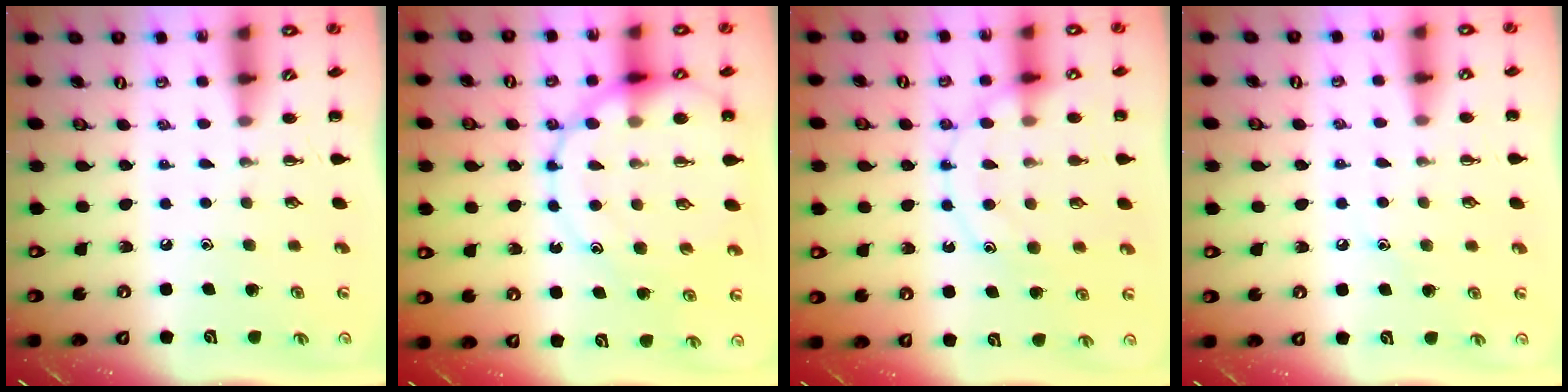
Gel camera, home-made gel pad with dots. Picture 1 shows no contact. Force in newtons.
{"total": 17.6, "press": 17.3, "slide": 2.9}
{"total": 13.0, "press": 12.9, "slide": 1.5}
{"total": 7.5, "press": 7.3, "slide": 2.0}